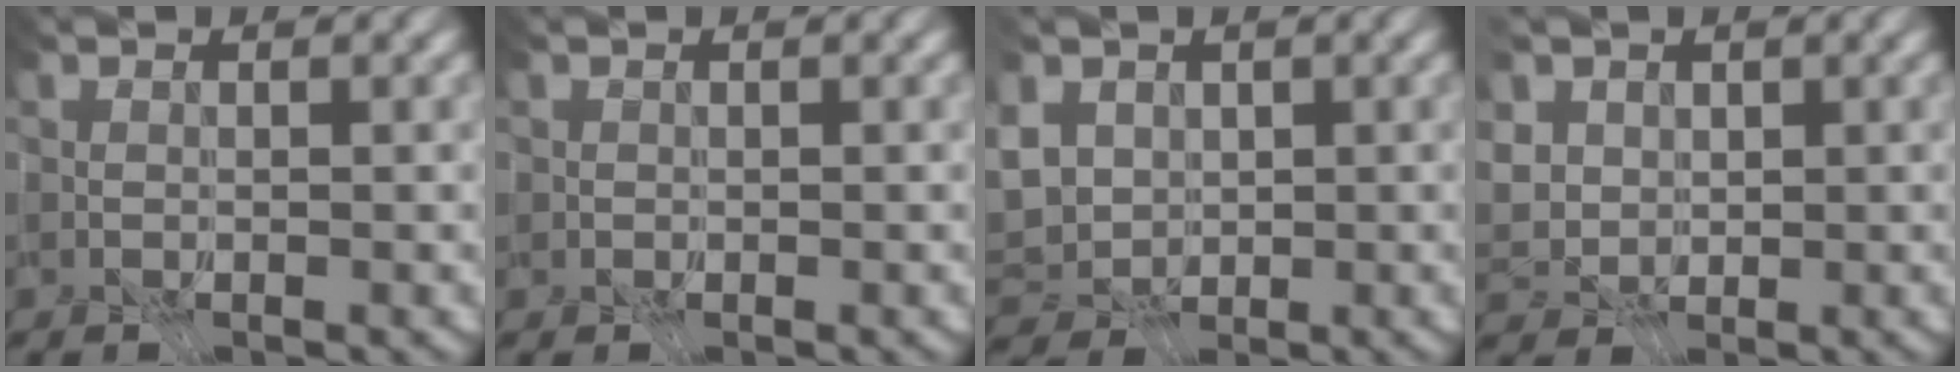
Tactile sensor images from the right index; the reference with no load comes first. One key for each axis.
{"total": 1.5, "fx": 0.6, "fy": 1.2, "fz": 0.7, "tx": -0.012, "ty": 0.003, "tz": 0.001}
{"total": 2.3, "fx": -0.4, "fy": 1.5, "fz": 1.7, "tx": -0.040, "ty": -0.001, "tz": -0.010}
{"total": 1.3, "fx": 0.1, "fy": 1.1, "fz": 0.7, "tx": -0.028, "ty": 0.005, "tz": -0.005}